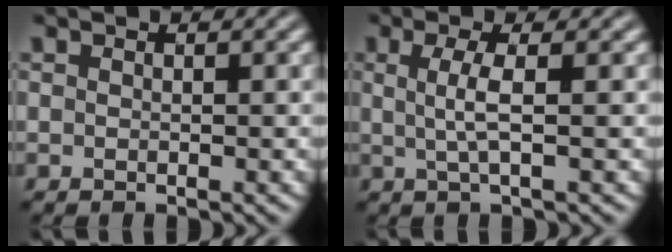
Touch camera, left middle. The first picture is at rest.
{"total": 2.6, "force": [-0.1, 0.5, 2.5], "torque": [-0.058, -0.003, 0.000]}